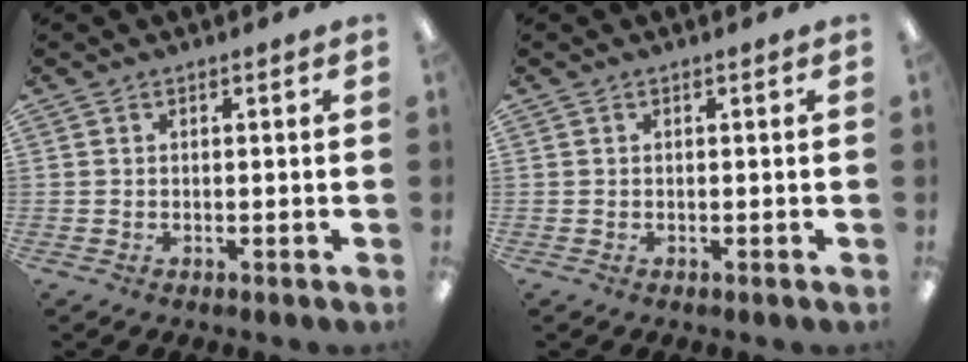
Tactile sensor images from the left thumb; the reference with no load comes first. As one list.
[{"total": 0.0}]